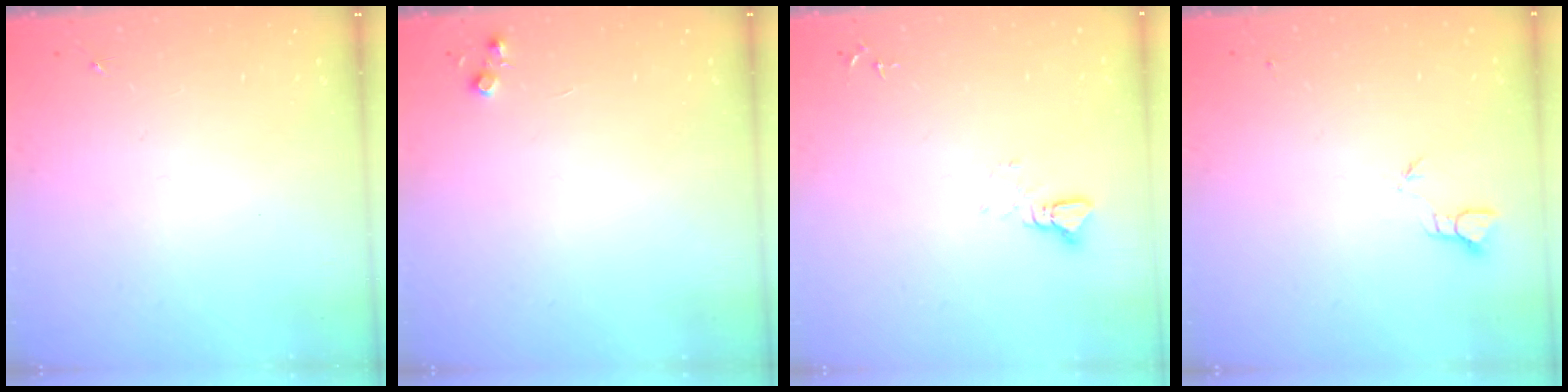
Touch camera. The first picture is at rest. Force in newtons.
{"total": 4.4, "press": 4.3, "slide": 0.5}
{"total": 2.4, "press": 2.4, "slide": 0.1}
{"total": 2.0, "press": 2.0, "slide": 0.1}